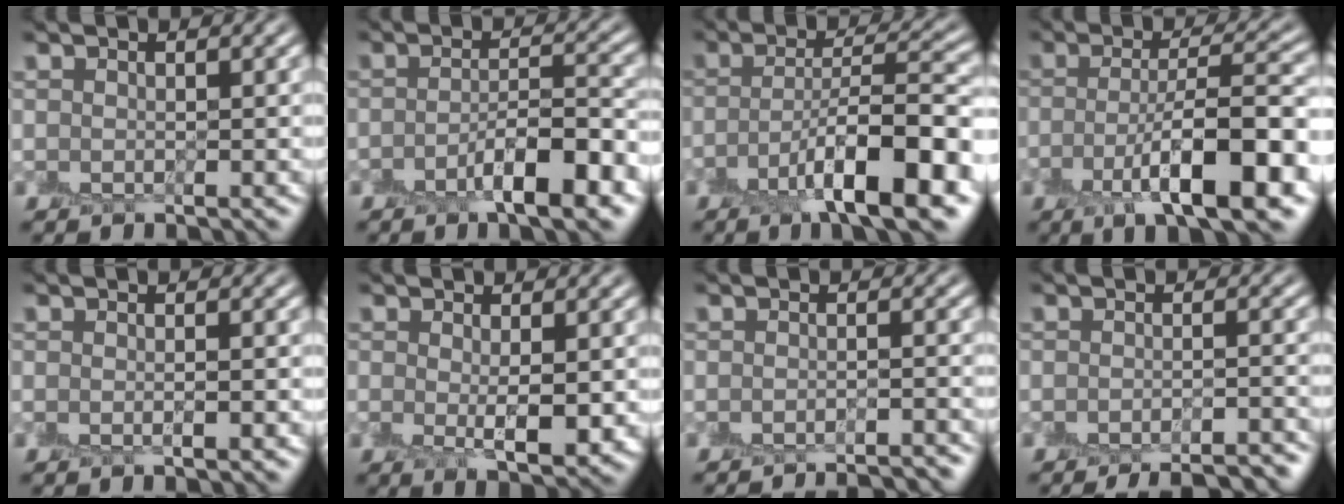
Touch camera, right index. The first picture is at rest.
{"total": 5.7, "force": [-3.0, 1.5, 4.6], "torque": [-0.072, 0.001, -0.051]}
{"total": 9.5, "force": [-4.4, 2.3, 8.1], "torque": [-0.126, 0.002, -0.077]}
{"total": 9.8, "force": [-3.8, 2.5, 8.7], "torque": [-0.135, 0.001, -0.063]}
{"total": 1.1, "force": [-0.6, 0.1, 0.9], "torque": [-0.013, -0.006, -0.009]}
{"total": 3.2, "force": [-0.4, 0.9, 3.1], "torque": [-0.047, -0.012, -0.003]}
{"total": 4.1, "force": [-4.0, 0.2, 0.8], "torque": [-0.009, 0.003, -0.048]}
{"total": 6.8, "force": [-6.2, 1.5, 2.4], "torque": [-0.020, -0.006, -0.063]}